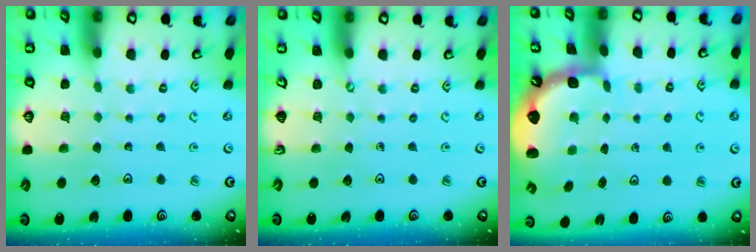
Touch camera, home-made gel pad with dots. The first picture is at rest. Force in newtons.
{"total": 0.0}
{"total": 2.4, "press": 1.7, "slide": 1.6}